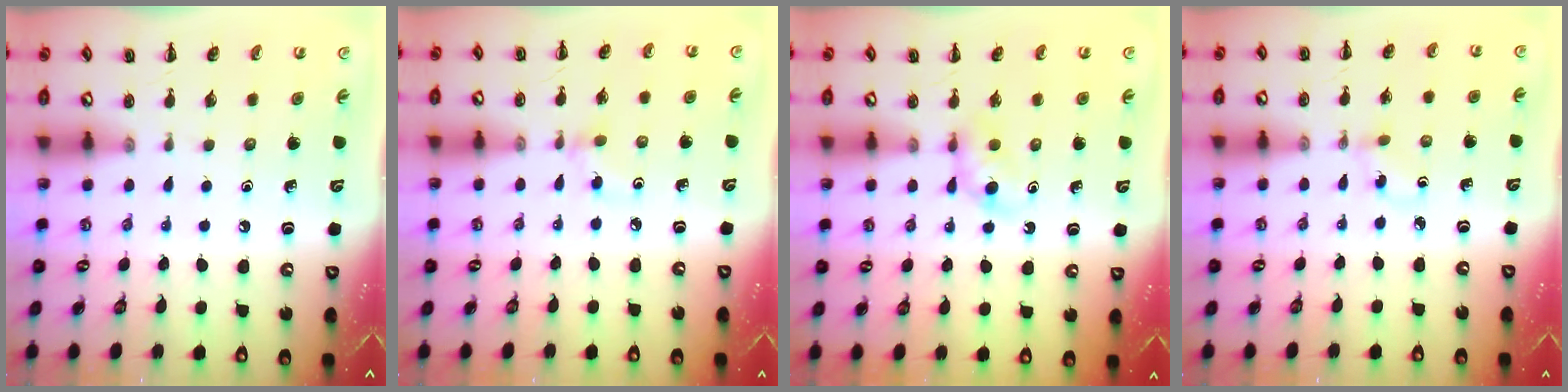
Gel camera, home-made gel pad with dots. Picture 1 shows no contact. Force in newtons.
{"total": 3.3, "press": 3.0, "slide": 1.2}
{"total": 4.6, "press": 4.3, "slide": 1.4}
{"total": 1.4, "press": 1.2, "slide": 0.7}